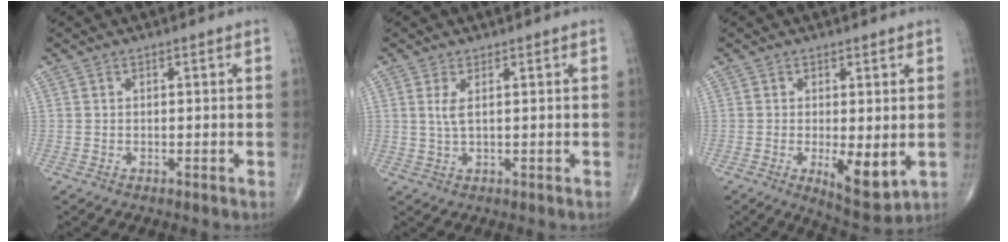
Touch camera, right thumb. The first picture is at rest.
{"total": 2.6, "force": [0.8, 0.6, 2.4], "torque": [-0.059, -0.004, 0.022]}
{"total": 7.6, "force": [-1.3, 2.8, 6.9], "torque": [-0.100, -0.023, -0.012]}